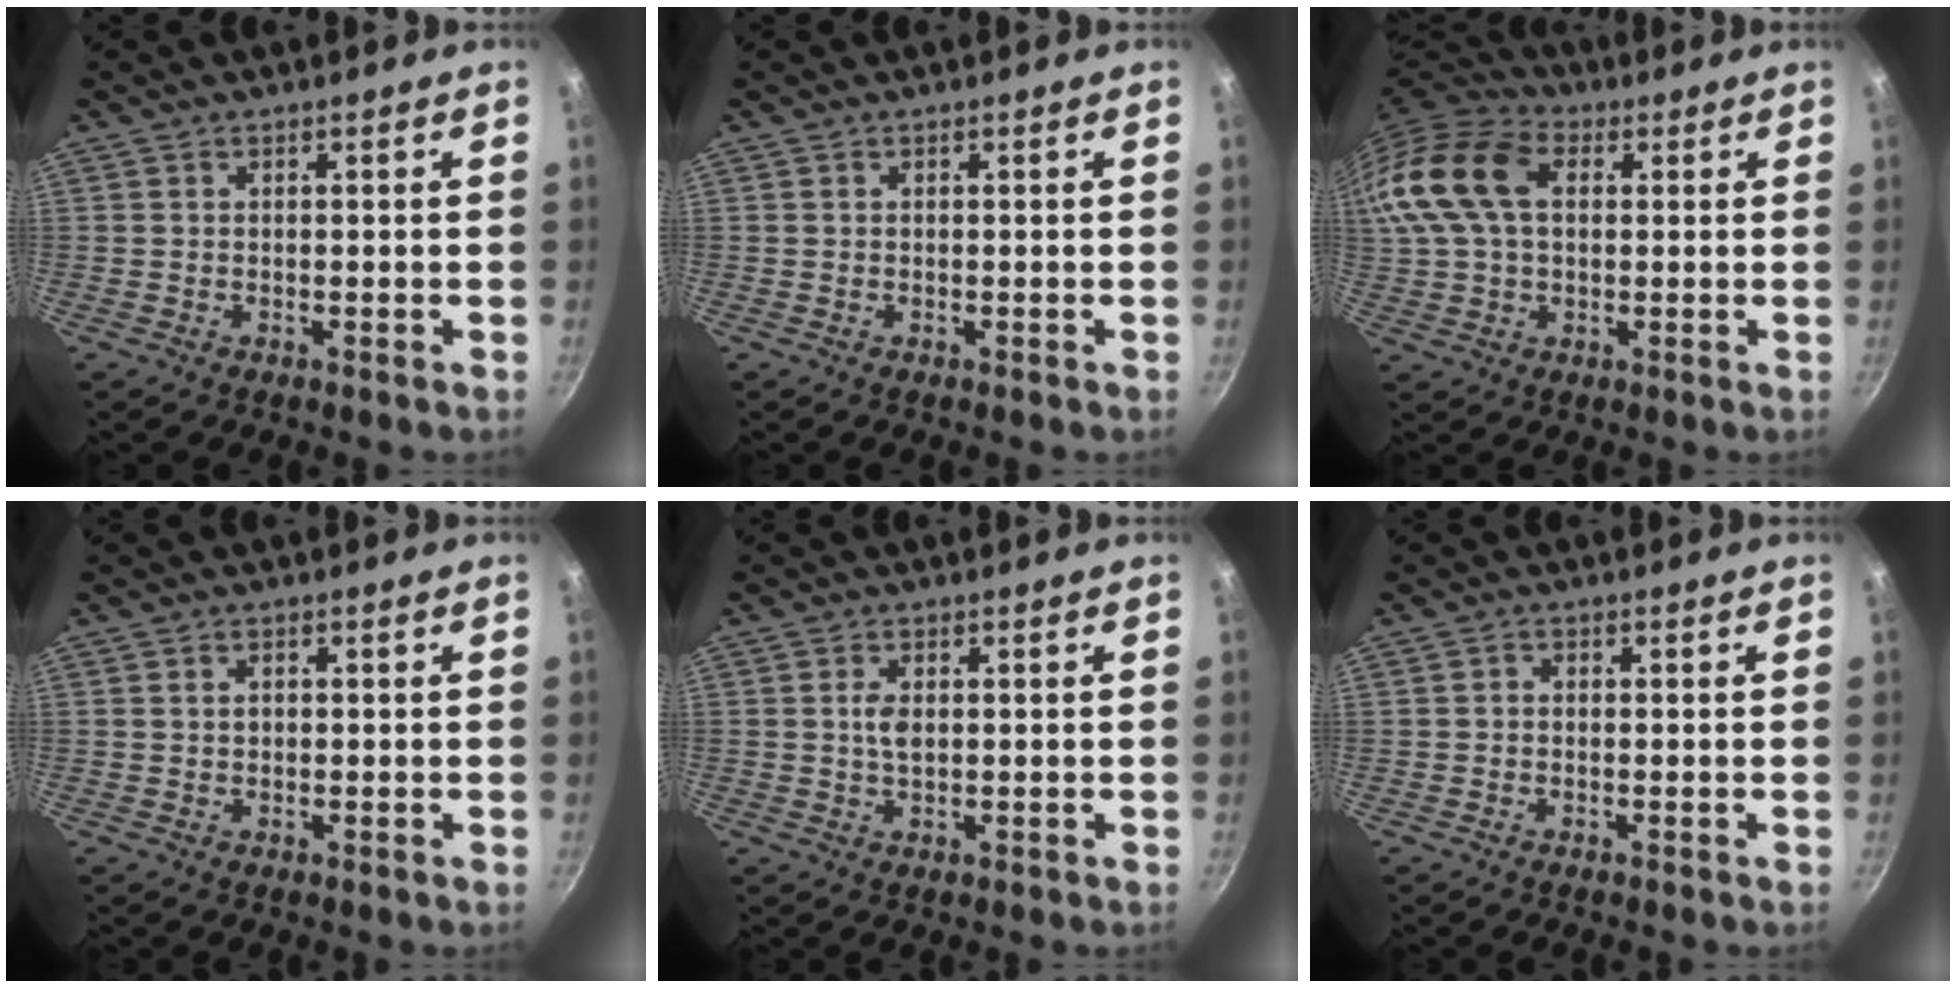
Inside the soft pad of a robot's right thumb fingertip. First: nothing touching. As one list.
[{"total": 0.0}, {"total": 16.5, "force": [3.6, 10.8, 11.9], "torque": [-0.231, 0.025, 0.052]}, {"total": 1.4, "force": [0.2, 1.1, 0.9], "torque": [-0.012, 0.005, 0.004]}, {"total": 3.0, "force": [0.4, 1.7, 2.4], "torque": [-0.040, -0.001, 0.007]}, {"total": 1.1, "force": [-0.3, 0.9, 0.6], "torque": [-0.011, 0.006, -0.006]}]